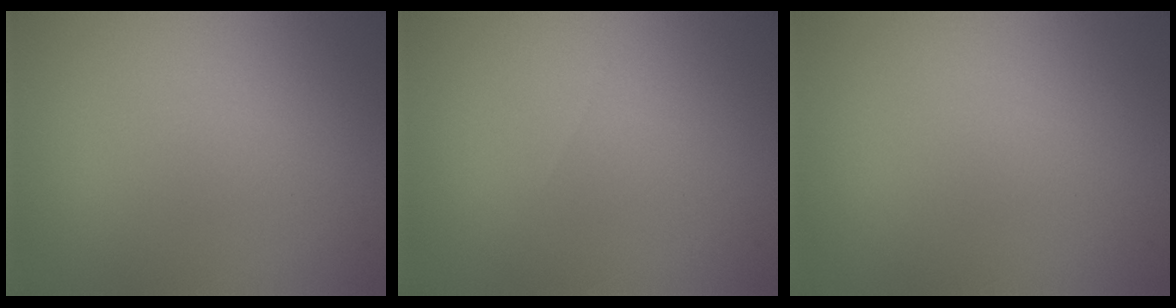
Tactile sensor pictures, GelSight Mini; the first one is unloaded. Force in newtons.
{"total": 0.0}
{"total": 0.0}